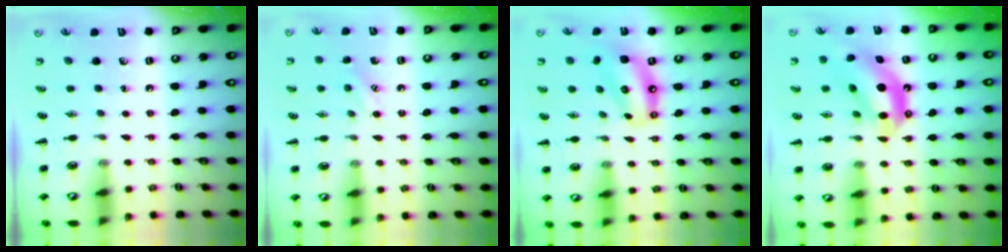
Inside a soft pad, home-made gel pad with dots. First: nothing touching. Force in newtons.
{"total": 7.9, "press": 7.6, "slide": 1.9}
{"total": 11.1, "press": 10.7, "slide": 2.9}
{"total": 12.6, "press": 12.2, "slide": 3.4}